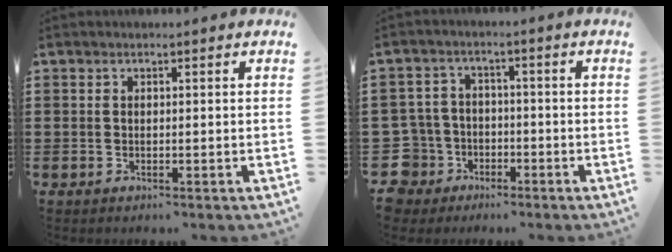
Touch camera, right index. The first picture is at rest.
{"total": 7.3, "force": [-3.6, 6.1, 1.4], "torque": [-0.089, 0.005, -0.079]}